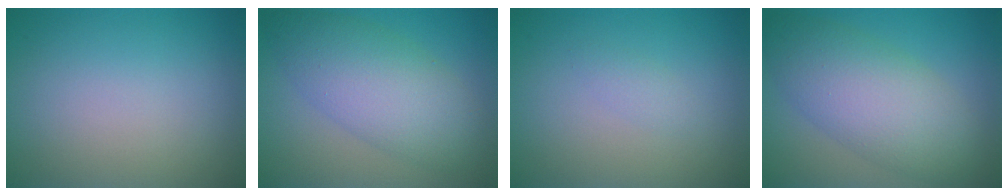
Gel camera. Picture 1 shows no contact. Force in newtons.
{"total": 6.8, "press": 6.8, "slide": 0.1}
{"total": 0.9, "press": 0.9, "slide": 0.0}
{"total": 7.5, "press": 7.5, "slide": 0.1}